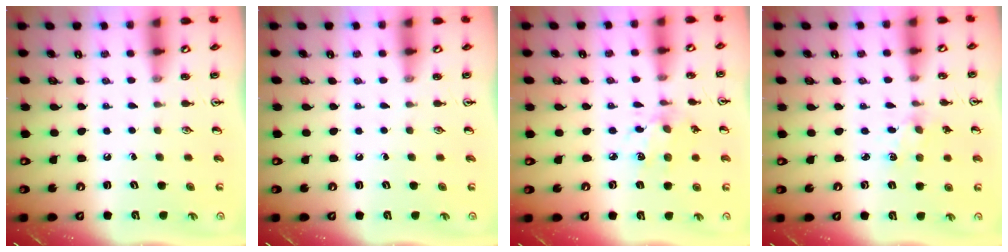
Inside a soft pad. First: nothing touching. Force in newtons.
{"total": 0.0}
{"total": 6.8, "press": 6.8, "slide": 0.5}
{"total": 1.9, "press": 1.9, "slide": 0.3}